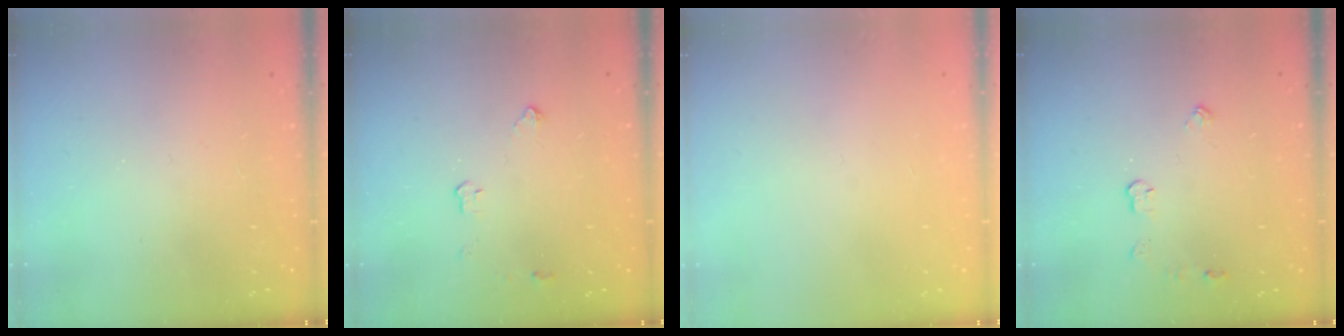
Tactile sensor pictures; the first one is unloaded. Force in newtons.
{"total": 2.9, "press": 2.9, "slide": 0.5}
{"total": 0.0}
{"total": 3.7, "press": 3.7, "slide": 0.6}